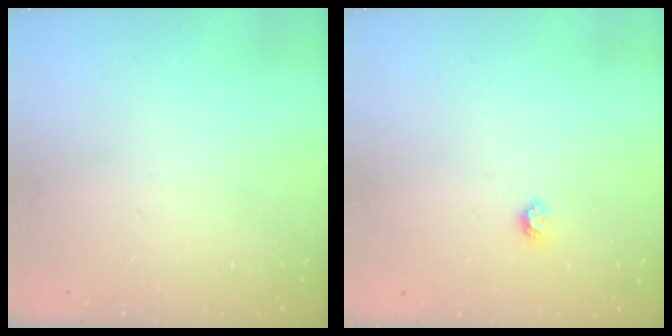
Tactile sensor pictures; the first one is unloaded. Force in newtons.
{"total": 3.9, "press": 3.9, "slide": 0.6}